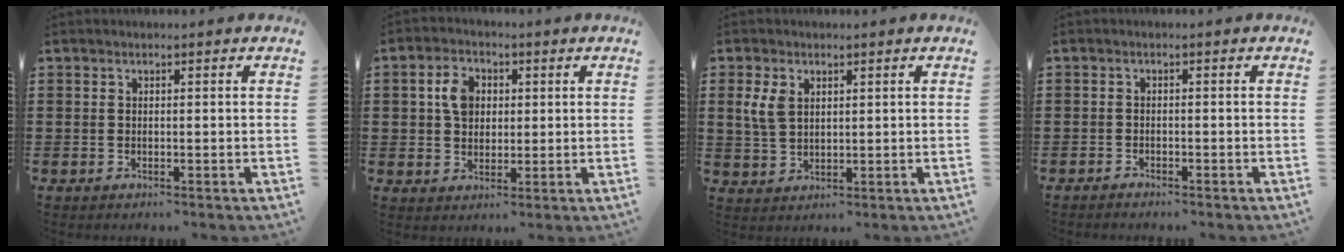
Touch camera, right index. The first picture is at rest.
{"total": 5.3, "force": [0.9, 4.0, 3.3], "torque": [-0.069, 0.012, 0.012]}
{"total": 4.2, "force": [1.6, 2.7, 2.8], "torque": [-0.072, 0.006, 0.027]}
{"total": 1.0, "force": [-1.0, 0.2, 0.0], "torque": [-0.002, 0.002, -0.021]}